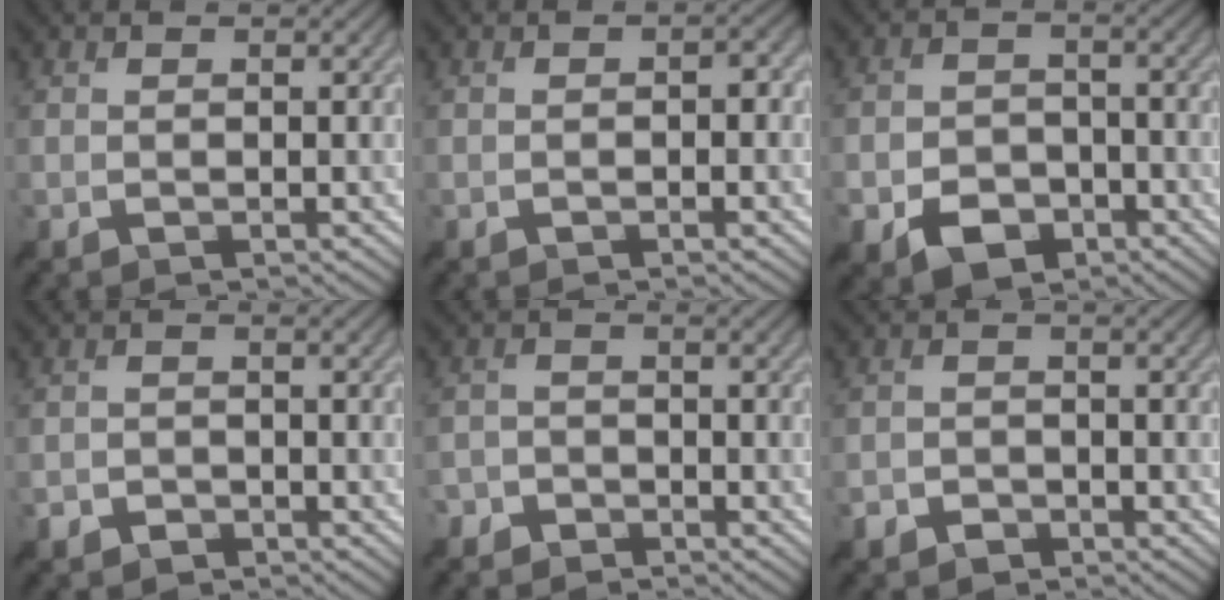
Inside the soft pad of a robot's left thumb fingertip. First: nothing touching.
{"total": 1.4, "force": [-0.5, 0.5, 1.2], "torque": [-0.019, 0.006, -0.009]}
{"total": 6.4, "force": [-3.7, 4.0, 3.3], "torque": [-0.064, -0.005, -0.071]}
{"total": 2.1, "force": [-1.6, 1.2, 0.5], "torque": [-0.005, 0.000, -0.036]}
{"total": 3.0, "force": [-2.3, 1.9, 0.1], "torque": [0.007, 0.005, -0.051]}
{"total": 2.4, "force": [-1.9, 1.4, 0.6], "torque": [-0.008, -0.001, -0.042]}